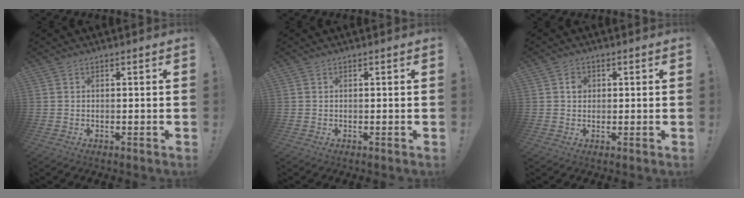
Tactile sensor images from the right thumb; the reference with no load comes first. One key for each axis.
{"total": 0.0}
{"total": 3.5, "fx": 0.6, "fy": 2.8, "fz": 1.9, "tx": -0.019, "ty": 0.001, "tz": 0.006}